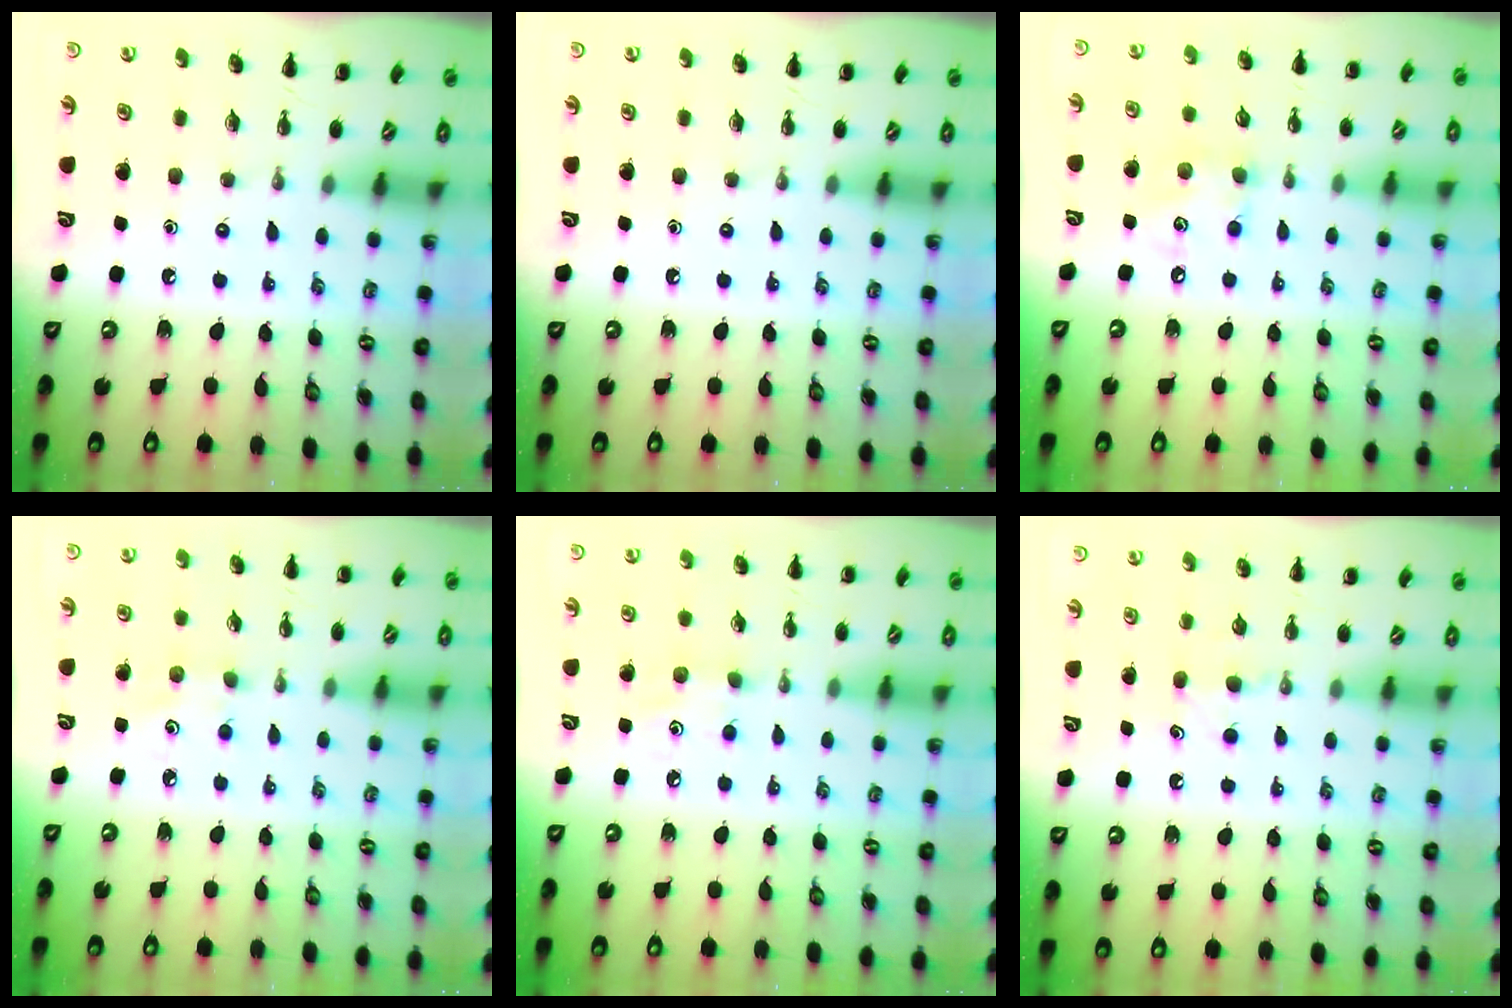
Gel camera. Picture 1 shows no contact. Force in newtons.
{"total": 0.0}
{"total": 6.1, "press": 6.1, "slide": 0.6}
{"total": 3.9, "press": 3.8, "slide": 0.9}
{"total": 4.4, "press": 4.3, "slide": 0.8}
{"total": 4.3, "press": 4.1, "slide": 1.3}